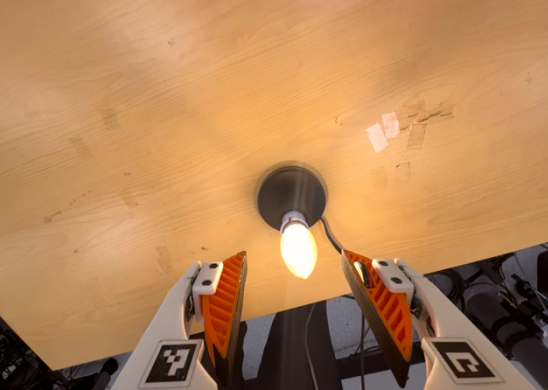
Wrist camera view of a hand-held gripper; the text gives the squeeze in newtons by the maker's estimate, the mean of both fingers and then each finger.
{"total": 0.0}